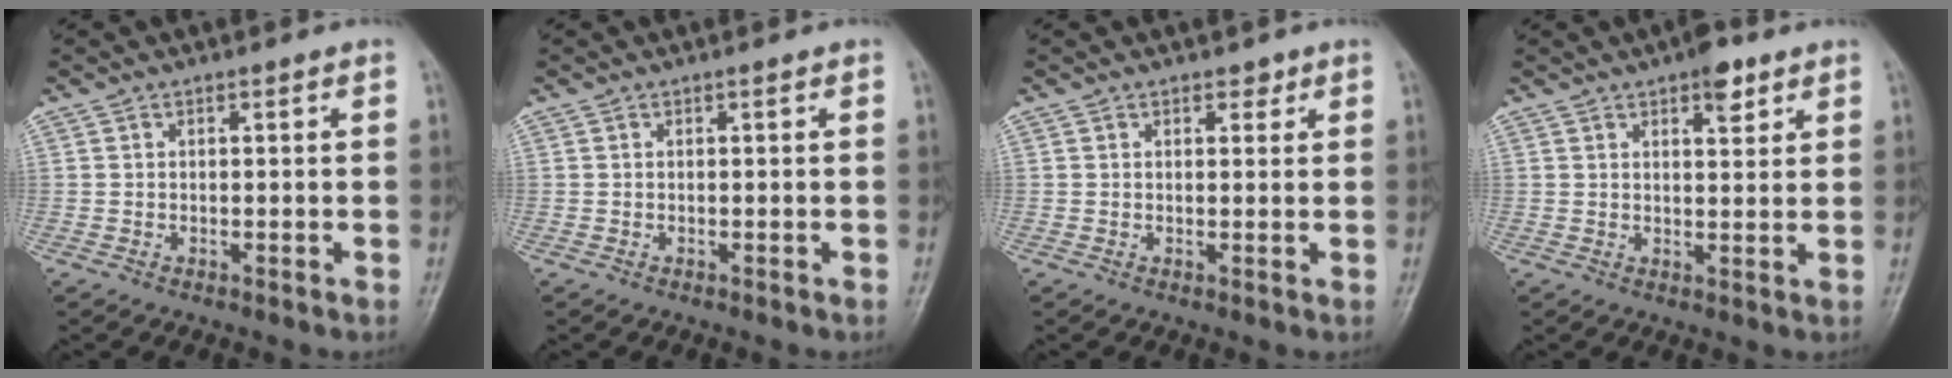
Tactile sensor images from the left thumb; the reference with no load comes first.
{"total": 0.0}
{"total": 1.8, "force": [1.1, 1.1, 0.8], "torque": [0.004, -0.005, 0.012]}
{"total": 5.1, "force": [3.1, 2.2, 3.4], "torque": [-0.032, -0.013, 0.039]}